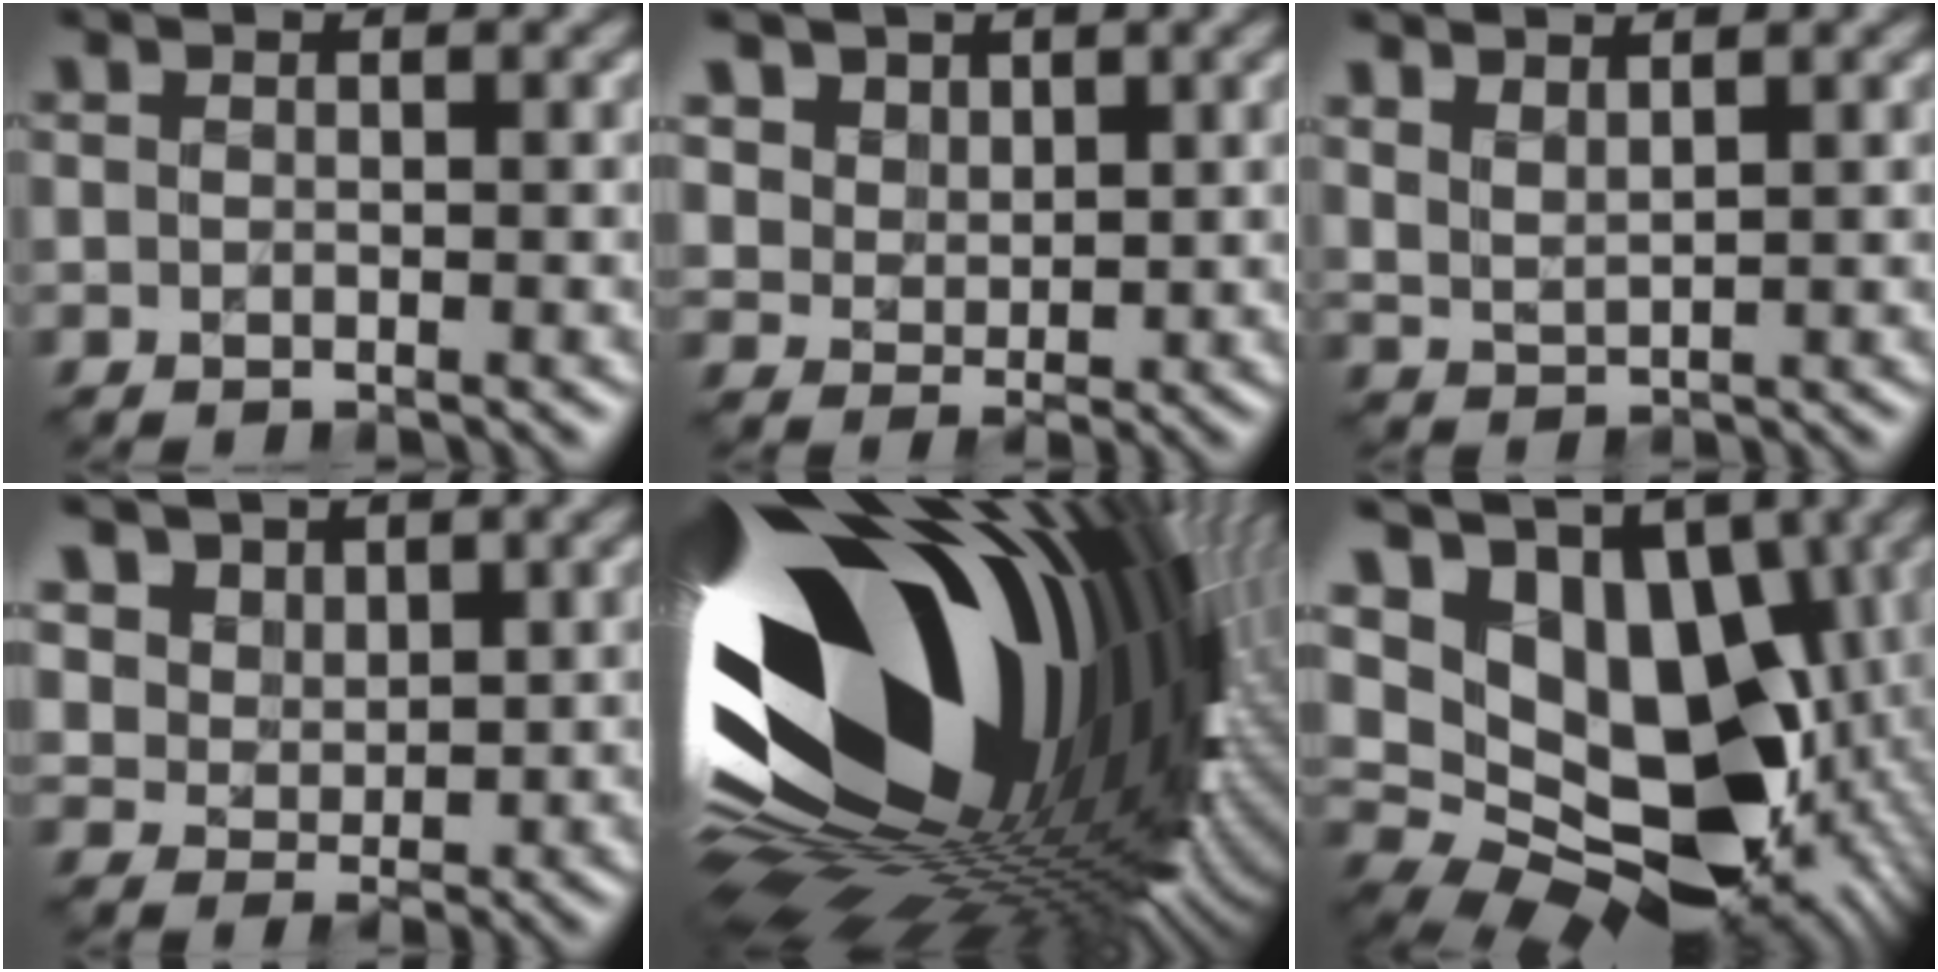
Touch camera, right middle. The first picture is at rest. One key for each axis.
{"total": 4.1, "fx": 2.6, "fy": 3.1, "fz": 1.0, "tx": -0.041, "ty": -0.001, "tz": 0.051}
{"total": 2.1, "fx": 2.0, "fy": 0.3, "fz": 0.7, "tx": -0.017, "ty": -0.001, "tz": 0.048}
{"total": 4.8, "fx": 3.0, "fy": 3.6, "fz": 1.2, "tx": -0.042, "ty": -0.005, "tz": 0.055}
{"total": 21.0, "fx": 3.6, "fy": 11.3, "fz": 17.3, "tx": -0.302, "ty": -0.041, "tz": 0.050}
{"total": 14.5, "fx": 1.9, "fy": 10.0, "fz": 10.4, "tx": -0.141, "ty": -0.014, "tz": 0.034}